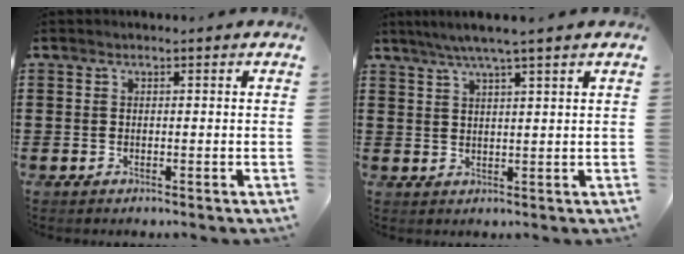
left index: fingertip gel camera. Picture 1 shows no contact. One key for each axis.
{"total": 4.1, "fx": 3.0, "fy": -0.5, "fz": 2.7, "tx": -0.058, "ty": -0.005, "tz": 0.052}